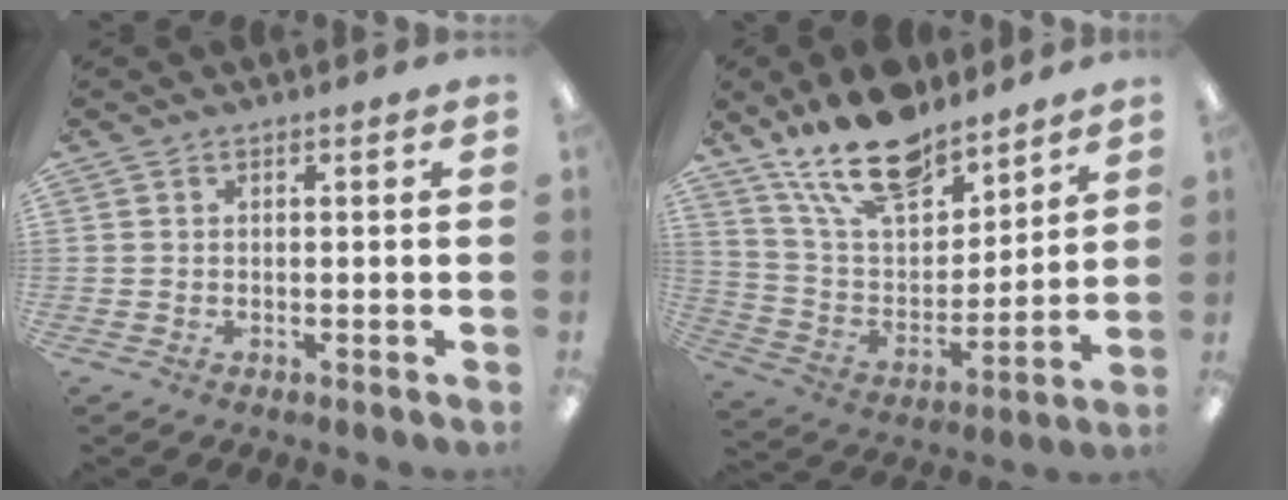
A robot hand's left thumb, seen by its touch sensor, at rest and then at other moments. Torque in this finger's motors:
{"motor_torque": [2.52, 1.17, 1.83, -0.94, 0.41]}